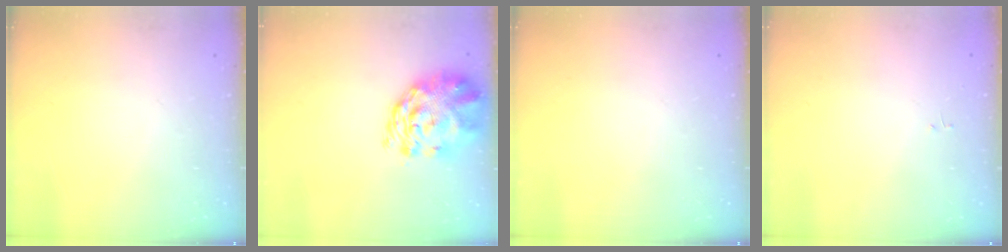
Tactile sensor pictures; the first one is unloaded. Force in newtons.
{"total": 3.9, "press": 3.5, "slide": 1.7}
{"total": 0.0}
{"total": 0.0}